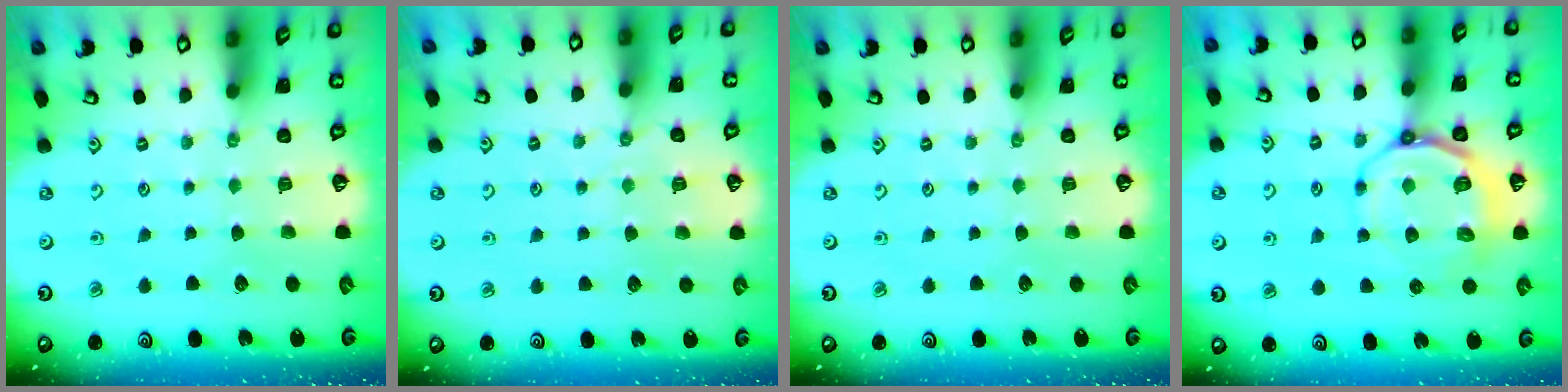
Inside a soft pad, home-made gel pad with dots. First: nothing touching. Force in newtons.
{"total": 2.8, "press": 2.8, "slide": 0.3}
{"total": 0.0}
{"total": 9.3, "press": 9.0, "slide": 2.6}